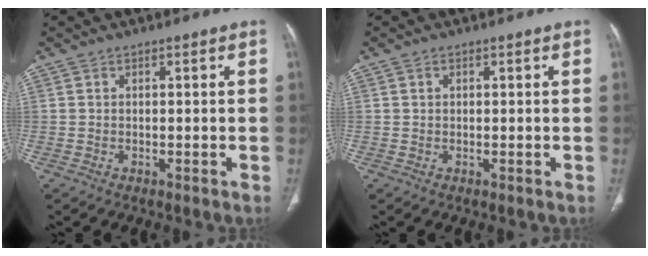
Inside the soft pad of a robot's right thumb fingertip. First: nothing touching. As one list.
[{"total": 0.6, "force": [0.2, 0.5, 0.3], "torque": [-0.005, 0.001, 0.005]}]